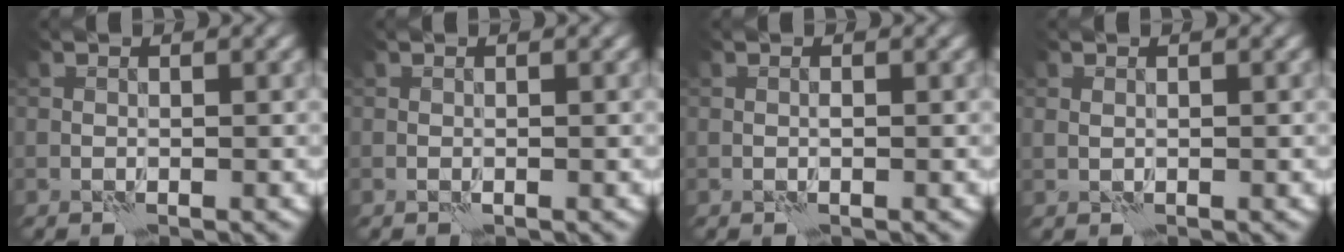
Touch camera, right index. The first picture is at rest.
{"total": 0.0}
{"total": 0.0}
{"total": 0.6, "force": [0.2, 0.5, 0.4], "torque": [-0.009, -0.003, 0.004]}